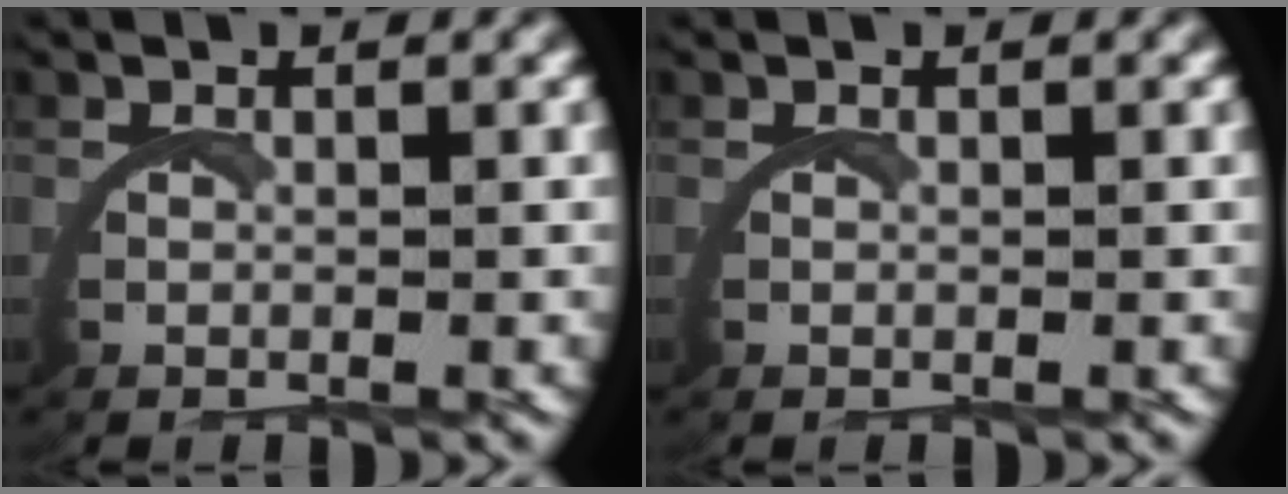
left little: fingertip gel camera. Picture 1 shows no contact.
{"total": 0.0}